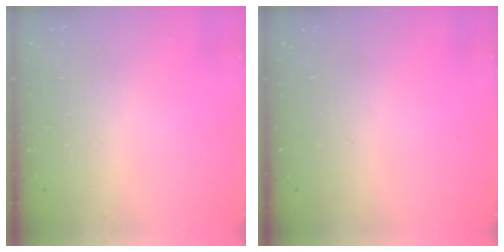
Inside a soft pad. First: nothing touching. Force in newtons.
{"total": 0.0}